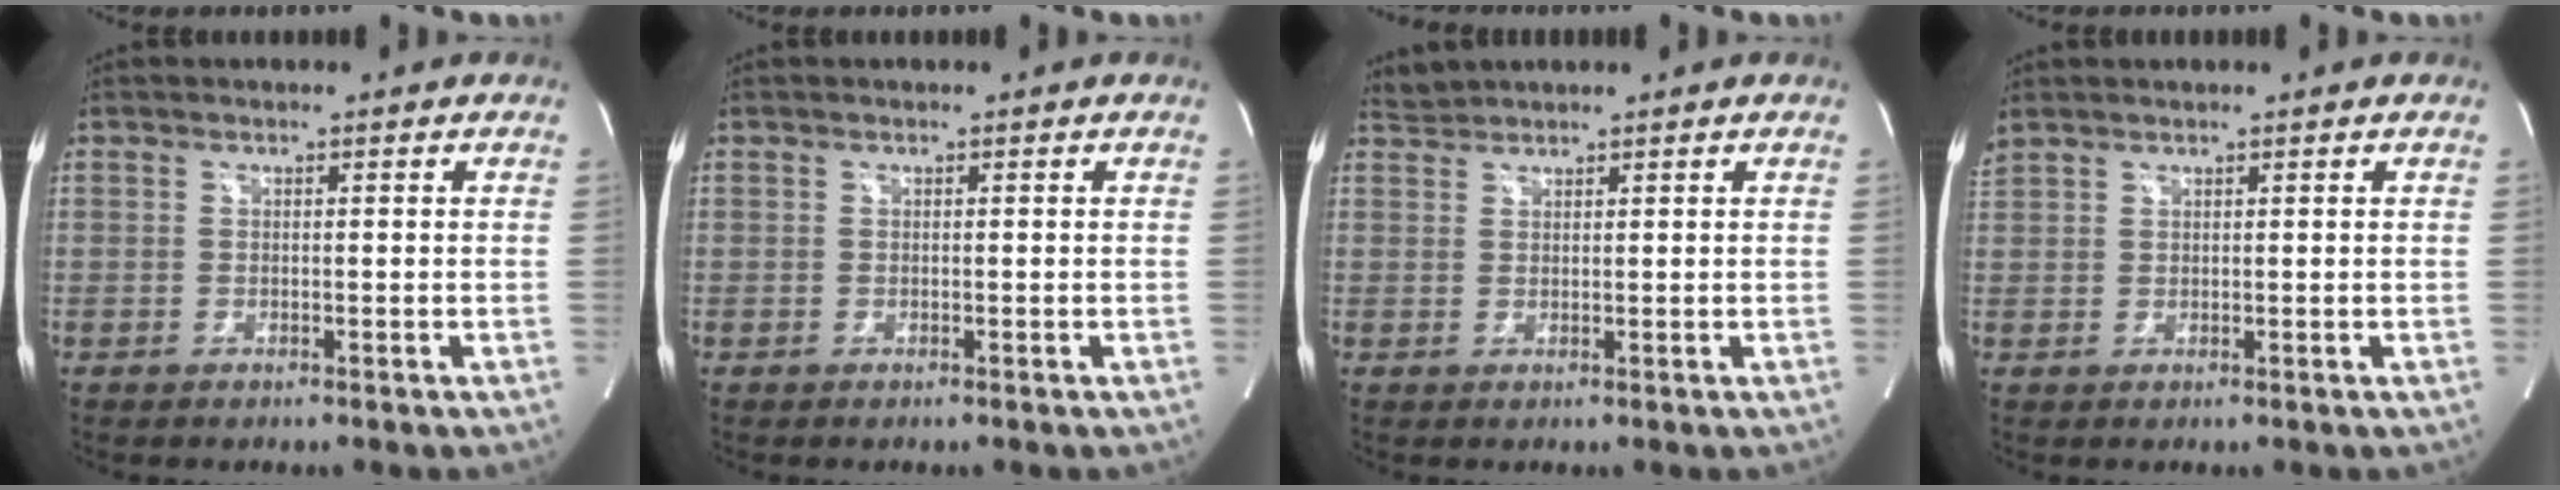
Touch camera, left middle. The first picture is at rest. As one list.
[{"total": 0.0}, {"total": 1.8, "force": [1.7, -0.2, -0.5], "torque": [-0.003, 0.007, 0.040]}, {"total": 2.2, "force": [2.1, 0.5, 0.6], "torque": [-0.028, 0.026, 0.046]}]